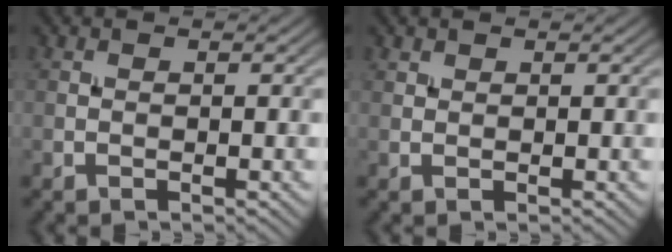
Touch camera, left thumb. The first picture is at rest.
{"total": 0.6, "force": [0.5, 0.3, 0.1], "torque": [-0.004, 0.000, 0.012]}